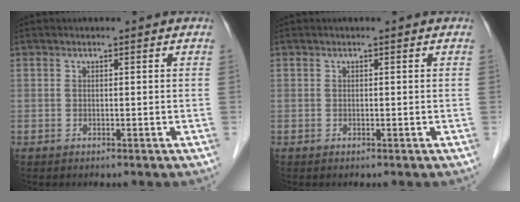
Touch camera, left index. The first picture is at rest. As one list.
[{"total": 0.0}]